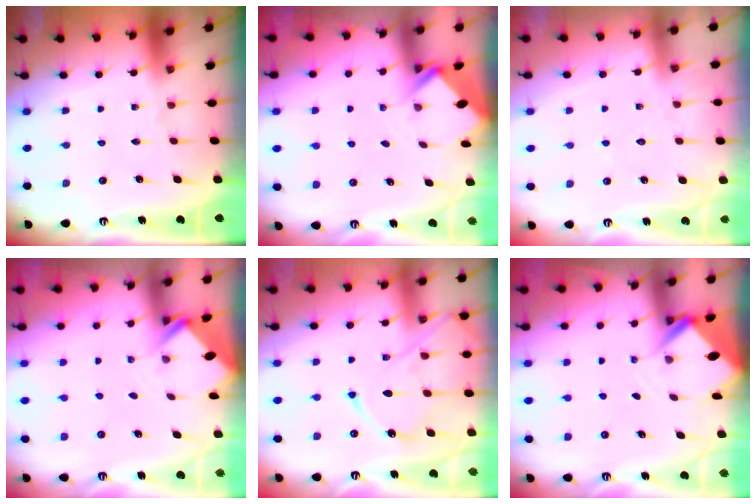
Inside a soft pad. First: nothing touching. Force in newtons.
{"total": 2.6, "press": 2.6, "slide": 0.2}
{"total": 5.7, "press": 5.6, "slide": 0.6}
{"total": 2.7, "press": 2.7, "slide": 0.2}
{"total": 13.8, "press": 13.7, "slide": 1.1}
{"total": 2.7, "press": 2.7, "slide": 0.1}